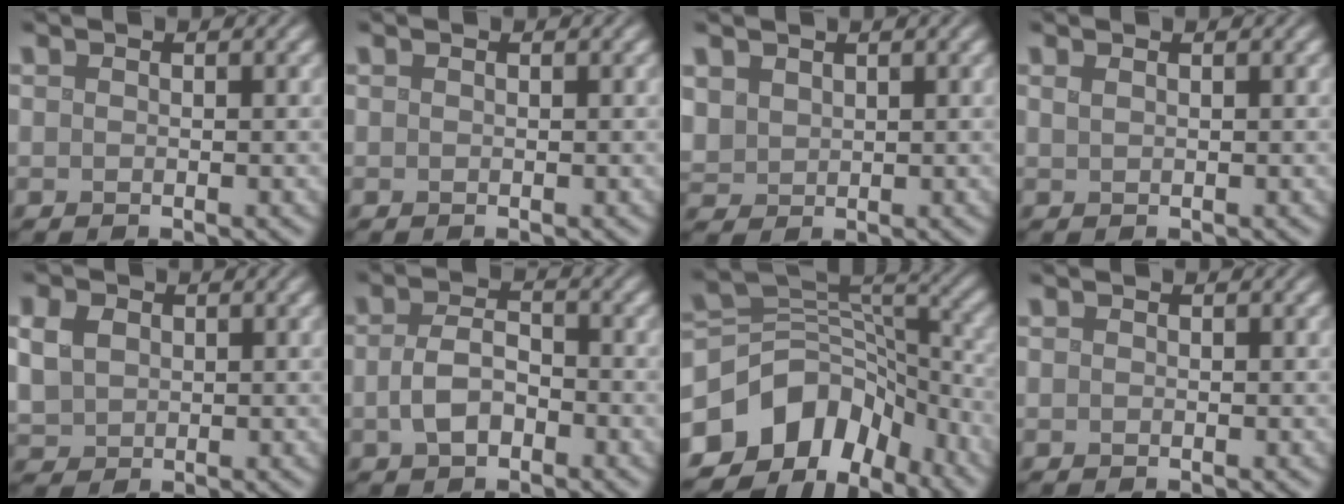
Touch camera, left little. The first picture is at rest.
{"total": 0.0}
{"total": 1.8, "force": [1.1, 1.3, 0.5], "torque": [-0.016, -0.001, 0.028]}
{"total": 0.7, "force": [0.4, 0.3, 0.5], "torque": [-0.006, 0.003, 0.007]}
{"total": 3.2, "force": [0.9, 2.6, 1.7], "torque": [-0.050, 0.005, 0.014]}
{"total": 3.2, "force": [-1.1, 1.8, 2.4], "torque": [-0.048, 0.004, -0.024]}
{"total": 10.1, "force": [-6.0, 6.7, 4.6], "torque": [-0.078, 0.019, -0.115]}
{"total": 0.0}